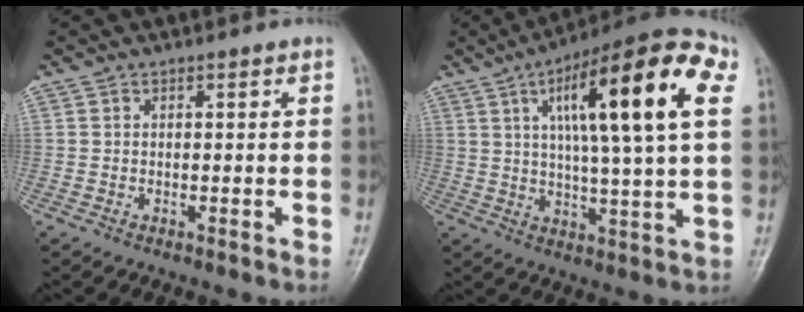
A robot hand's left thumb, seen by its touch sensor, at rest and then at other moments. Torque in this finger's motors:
{"motor_torque": [0.84, 0.83, 2.35, -0.42, 0.22]}